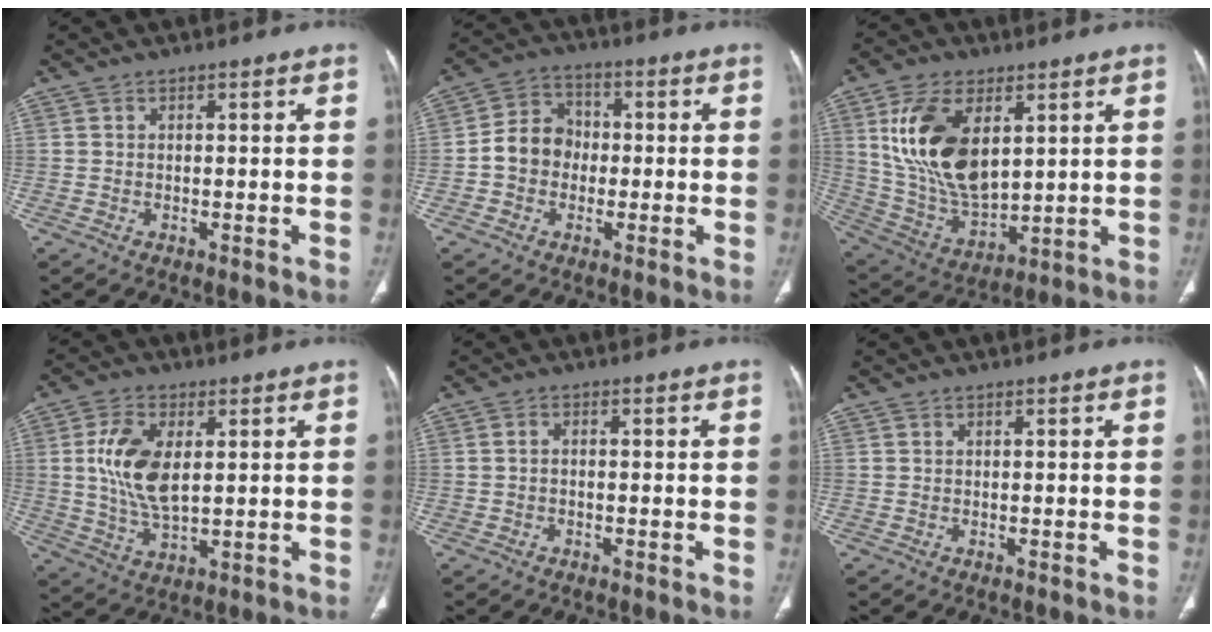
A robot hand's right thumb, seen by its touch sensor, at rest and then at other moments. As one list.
[{"total": 8.2, "force": [-1.0, 7.1, 4.0], "torque": [-0.050, 0.029, -0.031]}, {"total": 18.4, "force": [5.5, 10.2, 14.2], "torque": [-0.256, -0.023, 0.118]}, {"total": 10.8, "force": [2.0, 5.7, 9.0], "torque": [-0.177, -0.010, 0.043]}, {"total": 1.1, "force": [-0.3, 0.7, 0.8], "torque": [-0.014, 0.005, -0.007]}, {"total": 0.0}]